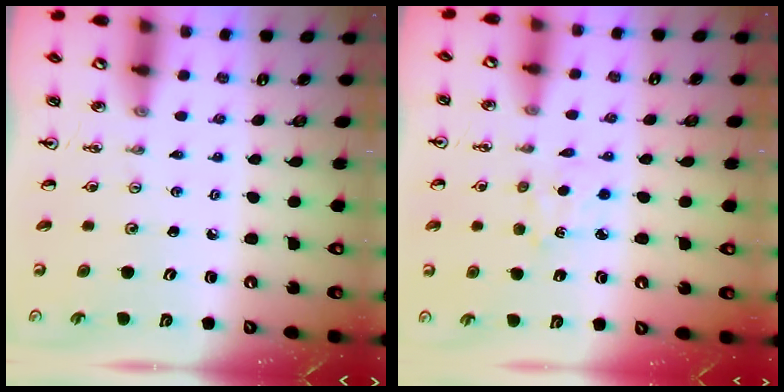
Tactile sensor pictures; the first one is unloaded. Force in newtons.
{"total": 4.4, "press": 4.3, "slide": 0.5}